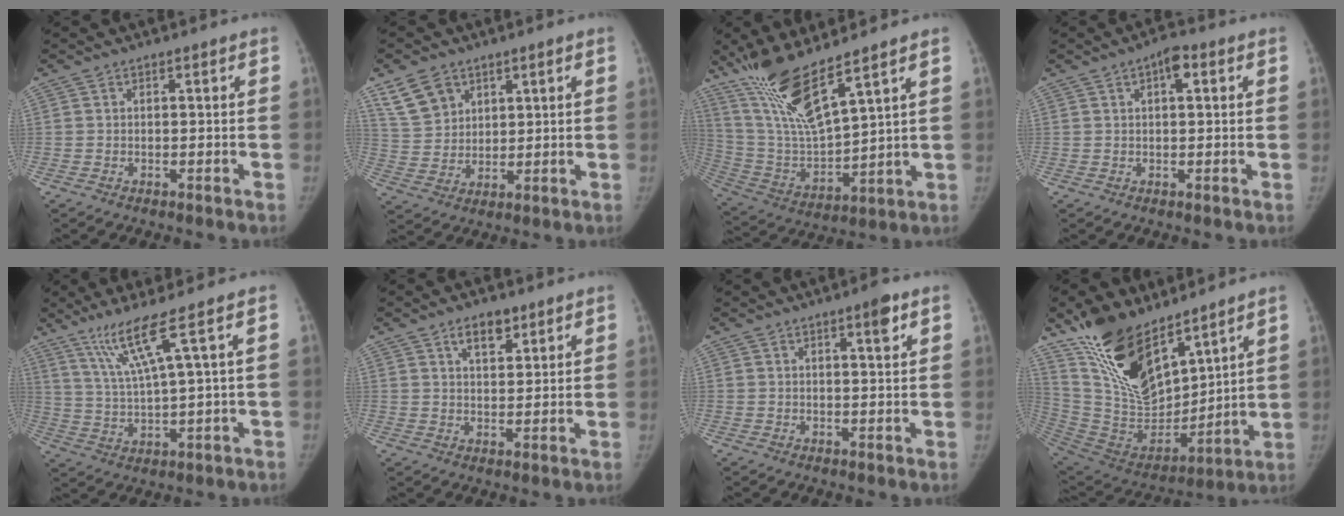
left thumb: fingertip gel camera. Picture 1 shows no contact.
{"total": 7.9, "force": [4.8, 5.7, 2.7], "torque": [-0.032, -0.018, 0.102]}
{"total": 14.9, "force": [10.6, 2.3, 10.1], "torque": [-0.198, -0.060, 0.225]}
{"total": 3.5, "force": [1.4, 1.7, 2.8], "torque": [-0.034, 0.005, 0.014]}
{"total": 8.0, "force": [4.7, -1.4, 6.3], "torque": [-0.136, -0.026, 0.111]}
{"total": 5.2, "force": [3.3, 2.5, 3.1], "torque": [-0.030, -0.020, 0.054]}
{"total": 3.2, "force": [1.8, 0.5, 2.6], "torque": [-0.033, -0.008, 0.025]}
{"total": 22.9, "force": [15.7, 10.4, 13.0], "torque": [-0.203, -0.074, 0.301]}